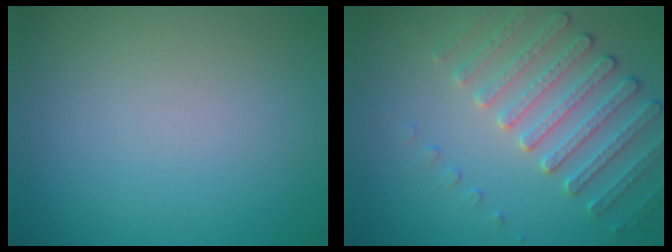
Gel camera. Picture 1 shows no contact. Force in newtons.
{"total": 4.0, "press": 3.7, "slide": 1.5}